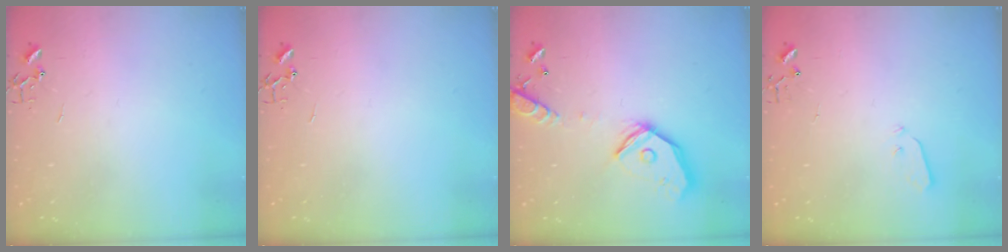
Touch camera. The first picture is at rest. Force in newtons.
{"total": 0.0}
{"total": 17.6, "press": 17.4, "slide": 2.7}
{"total": 3.7, "press": 3.7, "slide": 0.1}